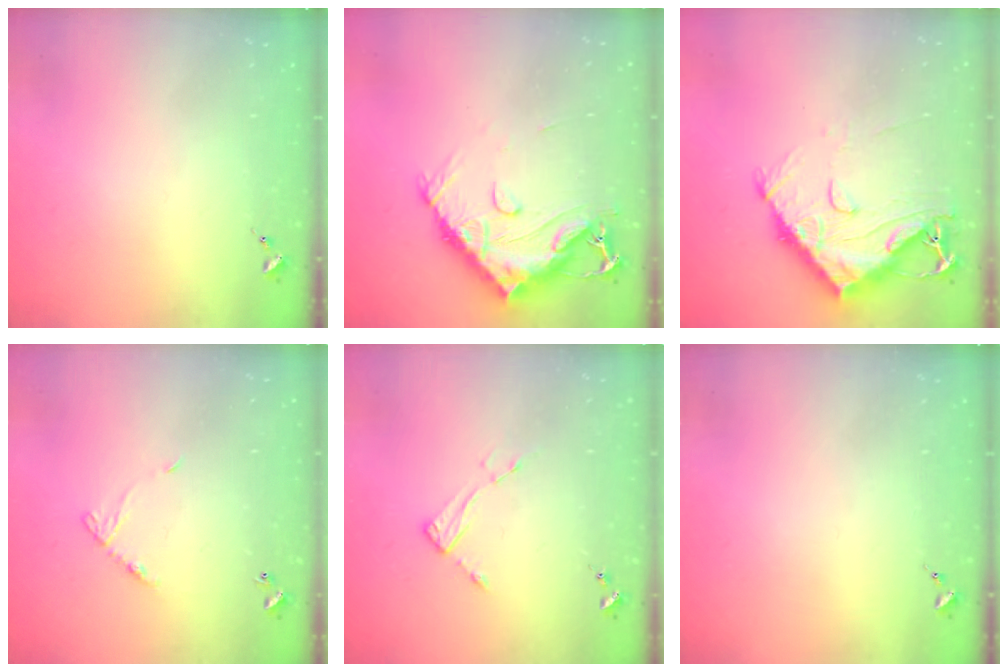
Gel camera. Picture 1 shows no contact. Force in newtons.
{"total": 14.9, "press": 14.8, "slide": 1.4}
{"total": 14.7, "press": 14.6, "slide": 1.5}
{"total": 6.9, "press": 6.8, "slide": 0.6}
{"total": 4.8, "press": 4.7, "slide": 0.3}
{"total": 0.0}